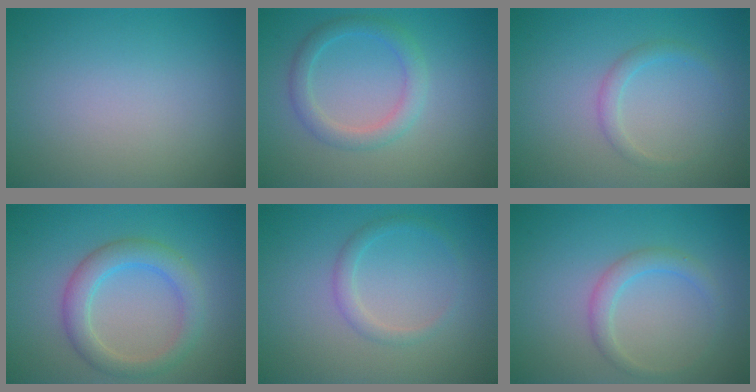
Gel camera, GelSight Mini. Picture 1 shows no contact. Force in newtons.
{"total": 2.6, "press": 2.6, "slide": 0.2}
{"total": 1.4, "press": 1.4, "slide": 0.0}
{"total": 3.7, "press": 3.7, "slide": 0.0}
{"total": 1.5, "press": 1.5, "slide": 0.1}
{"total": 2.0, "press": 2.0, "slide": 0.2}